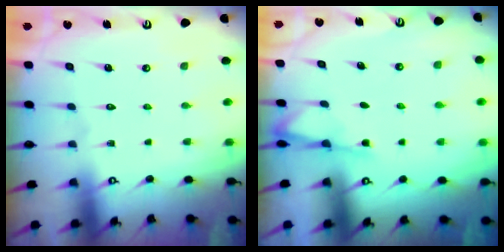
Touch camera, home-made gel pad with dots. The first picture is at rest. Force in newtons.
{"total": 2.7, "press": 2.7, "slide": 0.5}